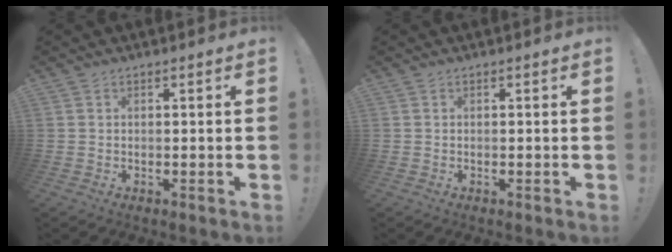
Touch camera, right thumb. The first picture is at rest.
{"total": 0.0}